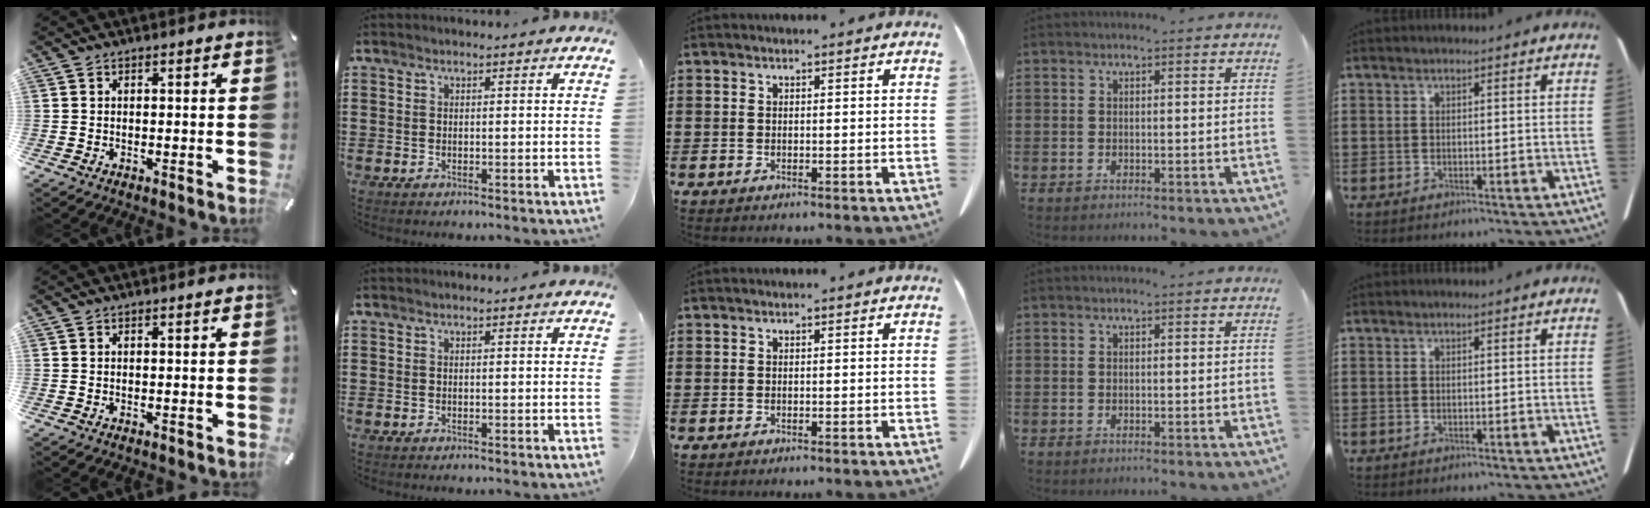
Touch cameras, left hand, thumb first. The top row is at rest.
{}